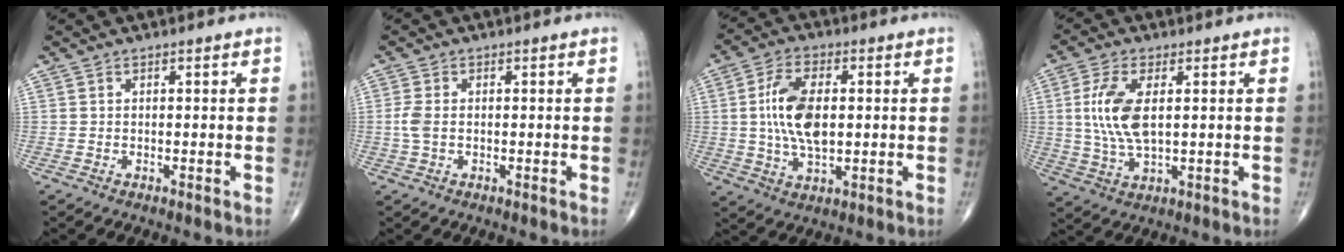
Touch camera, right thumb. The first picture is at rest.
{"total": 2.7, "force": [-0.2, 1.6, 2.2], "torque": [-0.062, 0.003, -0.007]}
{"total": 11.5, "force": [0.9, 5.9, 9.8], "torque": [-0.188, 0.001, 0.019]}
{"total": 9.8, "force": [1.5, 4.4, 8.6], "torque": [-0.192, -0.005, 0.034]}